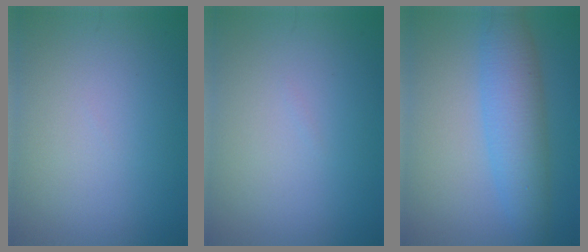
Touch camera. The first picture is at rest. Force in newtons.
{"total": 0.0}
{"total": 5.4, "press": 5.4, "slide": 0.1}